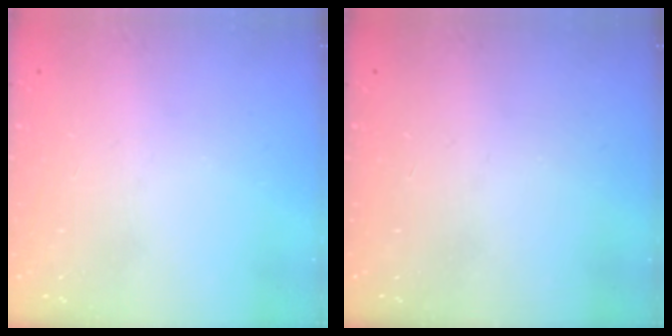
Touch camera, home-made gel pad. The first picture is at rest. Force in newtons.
{"total": 0.0}